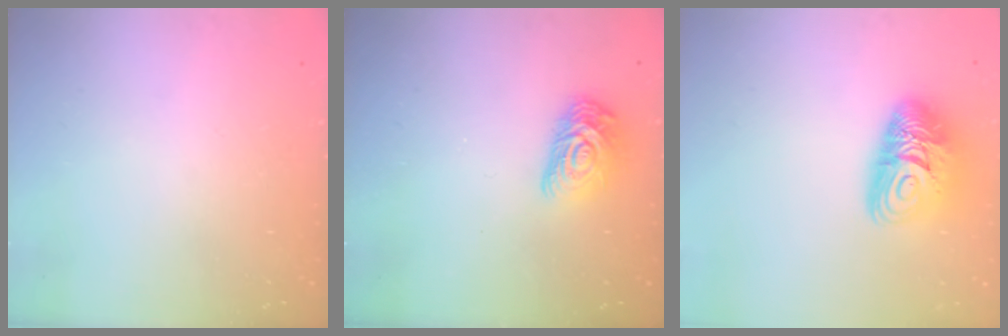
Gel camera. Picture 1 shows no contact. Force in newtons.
{"total": 10.6, "press": 10.6, "slide": 0.4}
{"total": 12.3, "press": 12.2, "slide": 1.0}